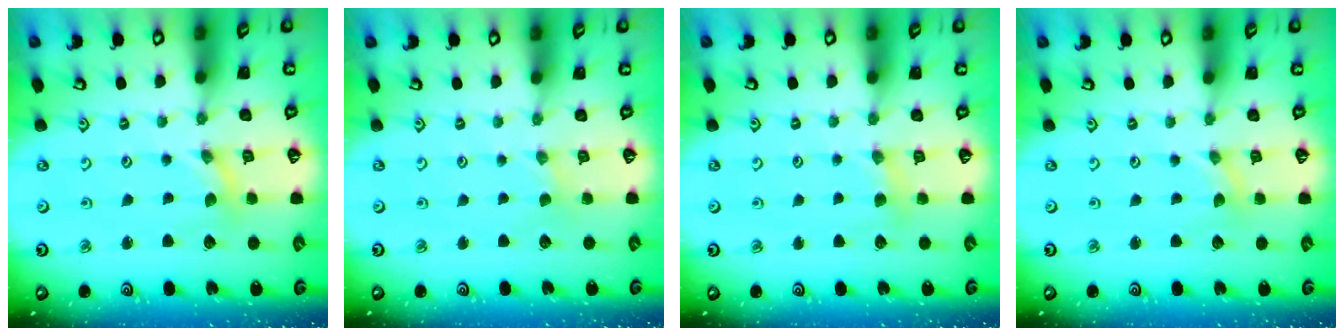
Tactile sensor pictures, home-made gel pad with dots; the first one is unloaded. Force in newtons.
{"total": 0.0}
{"total": 4.0, "press": 4.0, "slide": 0.6}
{"total": 0.0}